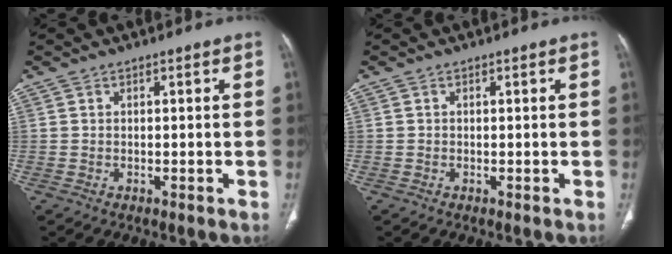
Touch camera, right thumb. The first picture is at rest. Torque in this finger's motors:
{"motor_torque": [-0.48, -0.16, -0.23, 0.05, 0.03]}